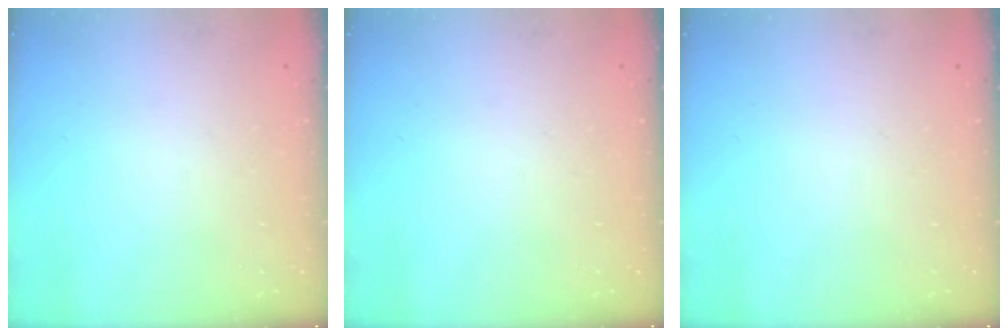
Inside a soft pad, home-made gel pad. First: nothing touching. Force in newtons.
{"total": 0.0}
{"total": 0.0}